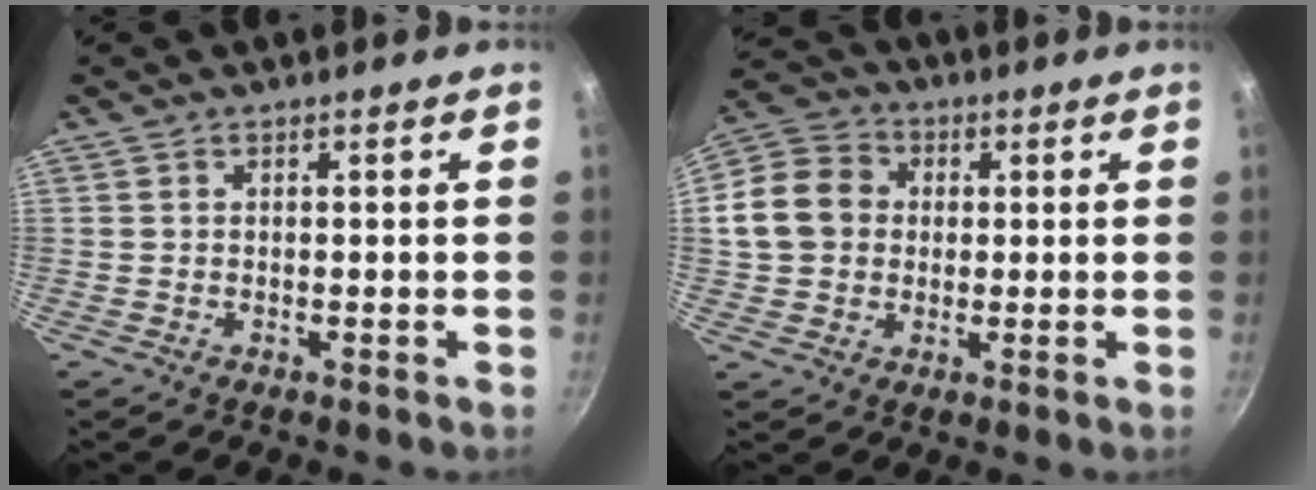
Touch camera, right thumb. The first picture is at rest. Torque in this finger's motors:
{"motor_torque": [0.19, 0.19, 0.42, -0.38, 0.27]}